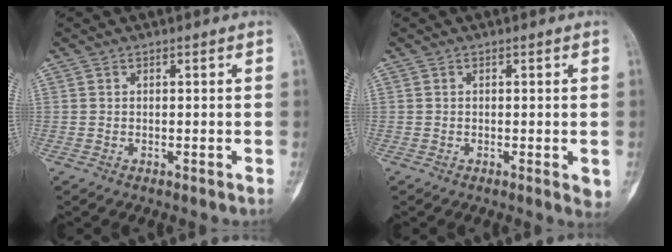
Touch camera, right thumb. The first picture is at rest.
{"total": 2.1, "force": [-0.3, 0.6, 2.0], "torque": [-0.027, -0.007, -0.005]}